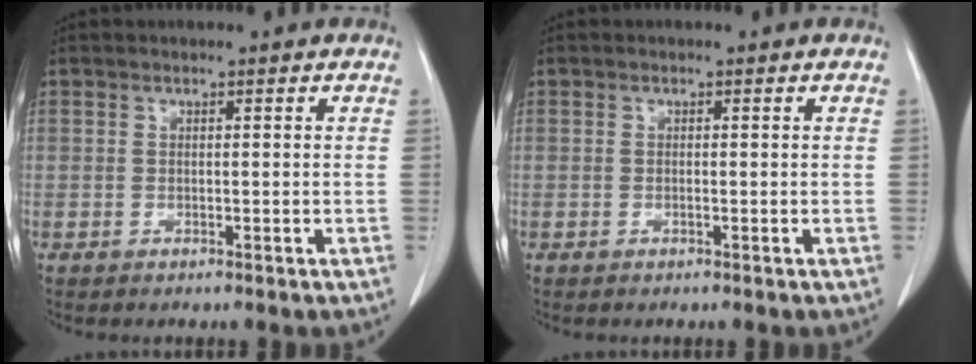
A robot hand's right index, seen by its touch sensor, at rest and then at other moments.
{"total": 0.0}